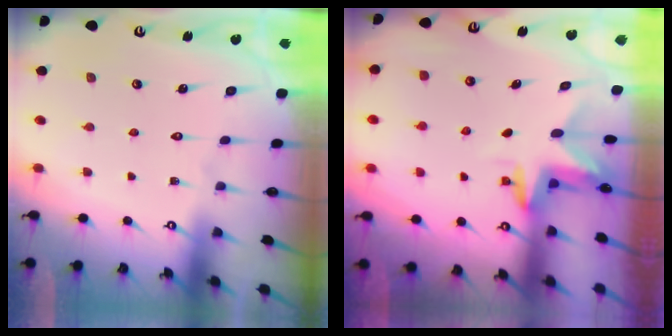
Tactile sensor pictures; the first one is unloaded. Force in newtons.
{"total": 3.0, "press": 3.0, "slide": 0.3}